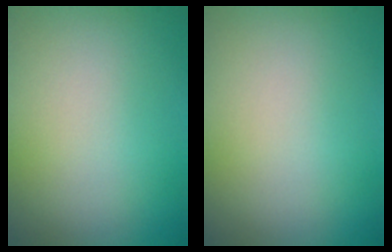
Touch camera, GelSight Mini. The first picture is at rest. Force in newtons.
{"total": 0.0}